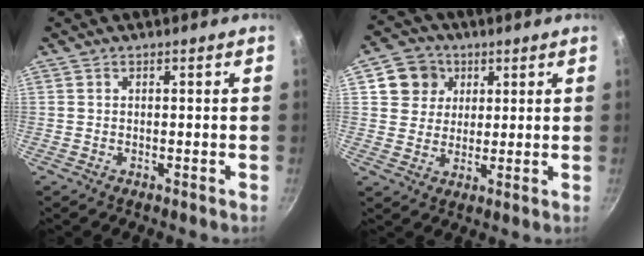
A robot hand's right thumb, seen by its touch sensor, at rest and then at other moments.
{"total": 7.9, "force": [3.0, 7.0, 2.2], "torque": [-0.003, 0.005, 0.046]}